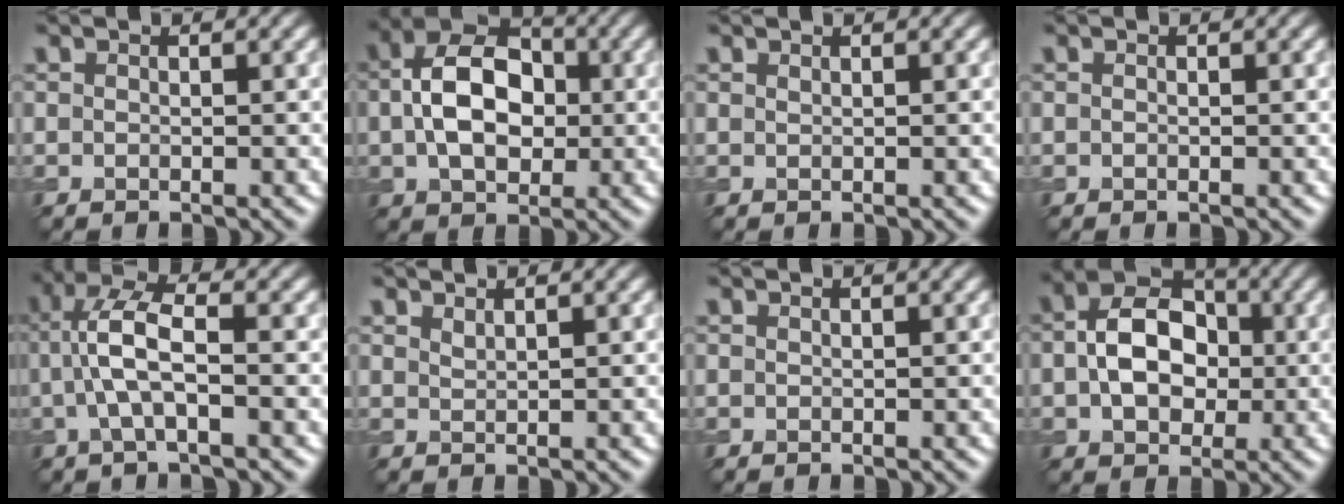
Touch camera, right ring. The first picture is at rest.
{"total": 7.9, "force": [0.3, 5.4, 5.8], "torque": [-0.109, 0.009, 0.000]}
{"total": 0.0}
{"total": 0.0}
{"total": 5.2, "force": [-0.1, 1.7, 4.9], "torque": [-0.105, 0.012, -0.009]}
{"total": 0.8, "force": [0.7, 0.1, 0.3], "torque": [-0.004, 0.001, 0.016]}
{"total": 0.8, "force": [0.5, 0.2, 0.5], "torque": [-0.002, 0.005, 0.005]}
{"total": 7.1, "force": [0.1, 5.1, 4.9], "torque": [-0.086, 0.009, -0.001]}